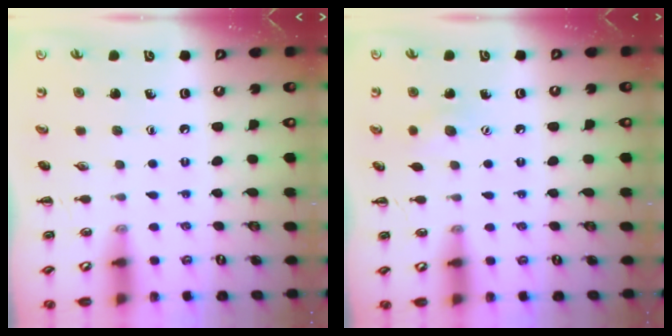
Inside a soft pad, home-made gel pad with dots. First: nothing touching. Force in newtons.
{"total": 6.3, "press": 6.1, "slide": 1.5}